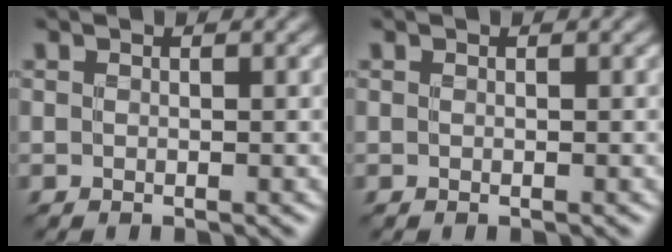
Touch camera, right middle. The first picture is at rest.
{"total": 0.0}